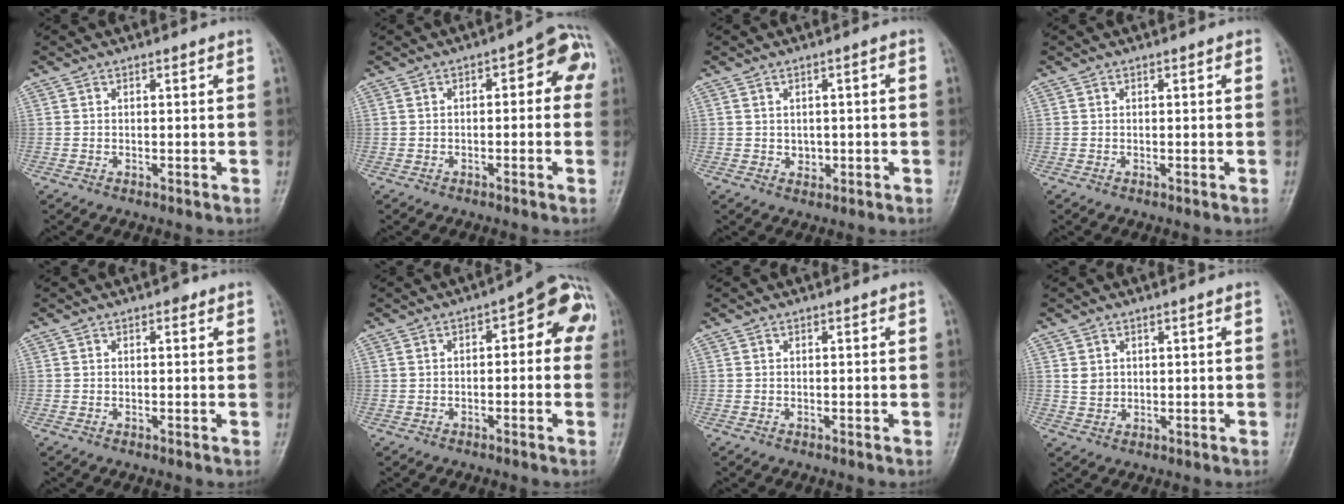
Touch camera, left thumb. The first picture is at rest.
{"total": 7.2, "force": [0.6, 3.5, 6.2], "torque": [-0.046, 0.035, -0.004]}
{"total": 2.6, "force": [-0.3, 2.0, 1.7], "torque": [-0.013, 0.009, -0.001]}
{"total": 0.0}
{"total": 1.1, "force": [0.6, 0.6, 0.7], "torque": [-0.003, 0.000, 0.002]}
{"total": 9.0, "force": [1.1, 4.2, 7.9], "torque": [-0.061, 0.038, 0.000]}
{"total": 0.0}
{"total": 2.1, "force": [0.9, 1.6, 1.1], "torque": [-0.014, -0.003, 0.024]}